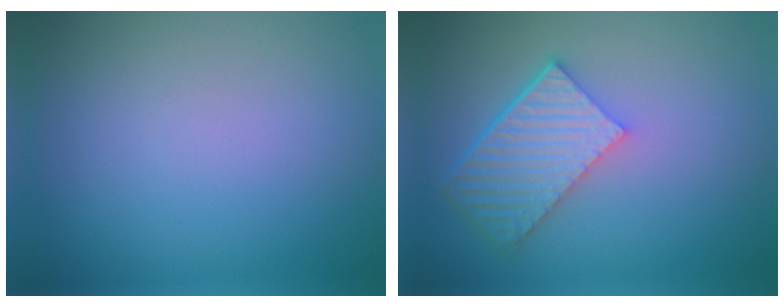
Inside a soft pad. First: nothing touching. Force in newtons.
{"total": 5.8, "press": 4.2, "slide": 4.0}